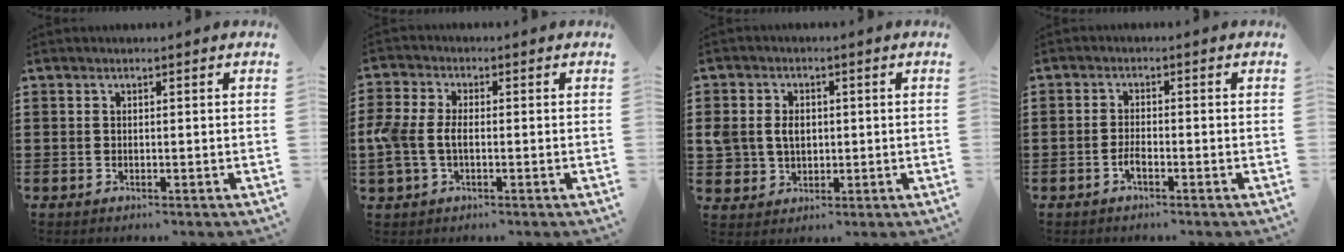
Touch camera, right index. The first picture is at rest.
{"total": 4.5, "force": [-0.8, 2.7, 3.4], "torque": [-0.101, -0.007, -0.025]}
{"total": 4.4, "force": [0.3, 3.6, 2.4], "torque": [-0.073, 0.007, -0.002]}
{"total": 2.0, "force": [-1.2, 0.5, 1.5], "torque": [-0.037, -0.003, -0.024]}